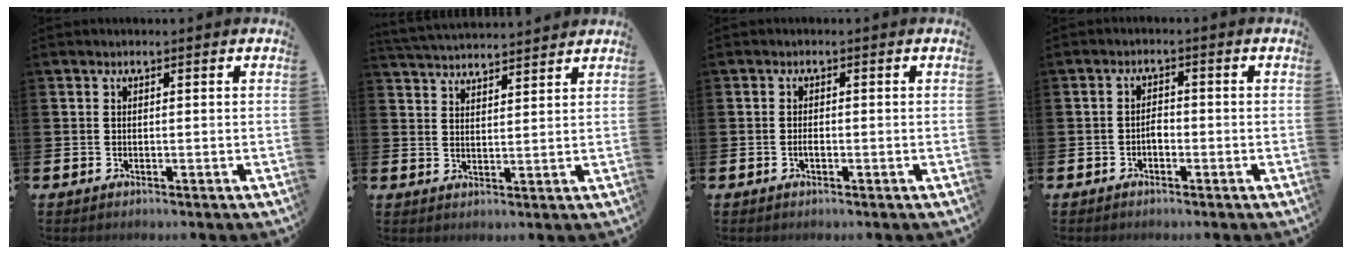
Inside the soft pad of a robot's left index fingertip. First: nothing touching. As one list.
[{"total": 4.3, "force": [4.3, 0.1, 0.0], "torque": [-0.020, -0.023, 0.079]}, {"total": 0.9, "force": [-0.3, 0.5, 0.8], "torque": [-0.013, -0.001, -0.007]}, {"total": 1.5, "force": [-0.8, 0.9, 0.9], "torque": [-0.016, 0.004, -0.017]}]